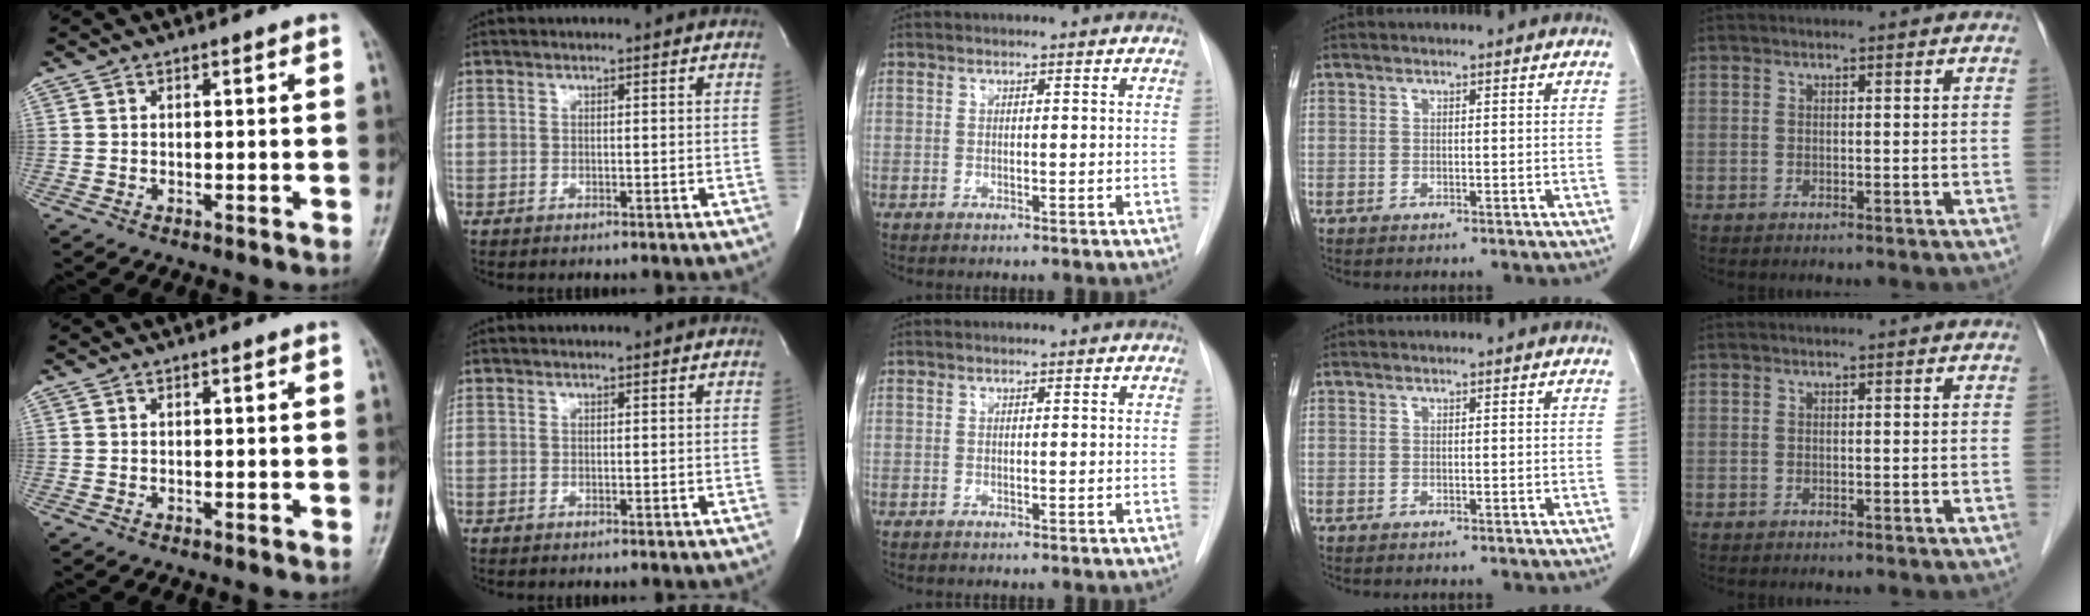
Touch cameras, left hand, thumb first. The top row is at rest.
{}